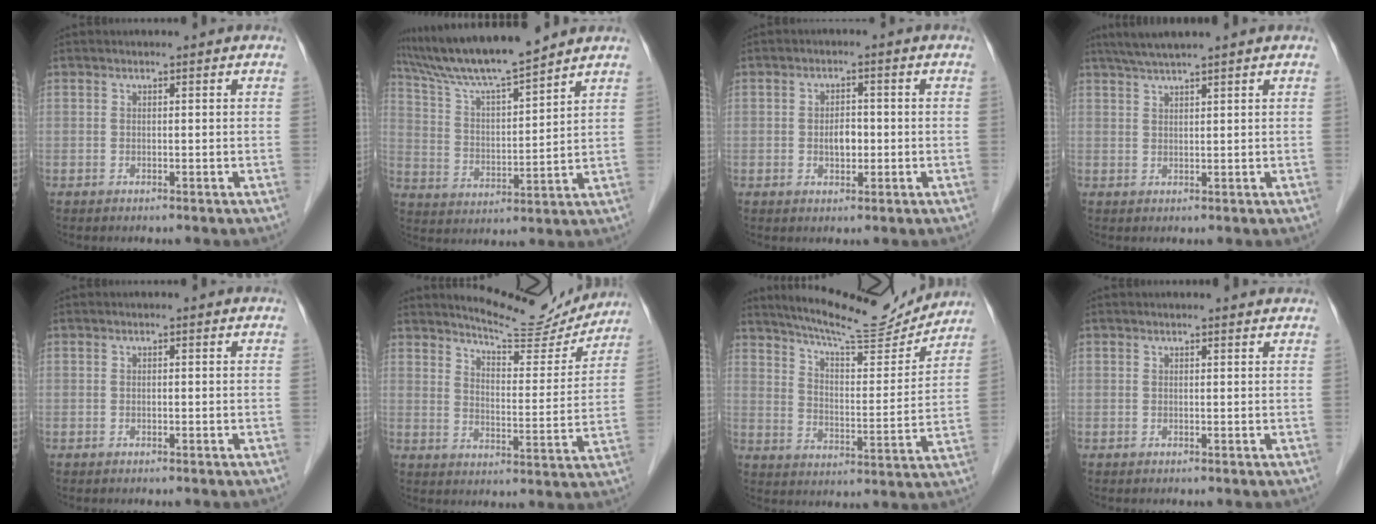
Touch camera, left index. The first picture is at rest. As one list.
[{"total": 12.6, "force": [11.3, -0.4, 5.5], "torque": [-0.107, 0.009, 0.209]}, {"total": 3.0, "force": [-0.6, 1.7, 2.3], "torque": [-0.038, 0.001, -0.007]}, {"total": 4.9, "force": [4.1, -0.4, 2.7], "torque": [-0.051, 0.024, 0.077]}, {"total": 0.0}, {"total": 14.0, "force": [13.4, 2.5, 3.5], "torque": [-0.048, -0.031, 0.174]}, {"total": 15.9, "force": [15.0, 1.8, 5.1], "torque": [-0.085, -0.019, 0.219]}, {"total": 3.1, "force": [3.0, 0.5, 0.8], "torque": [-0.011, 0.012, 0.030]}]